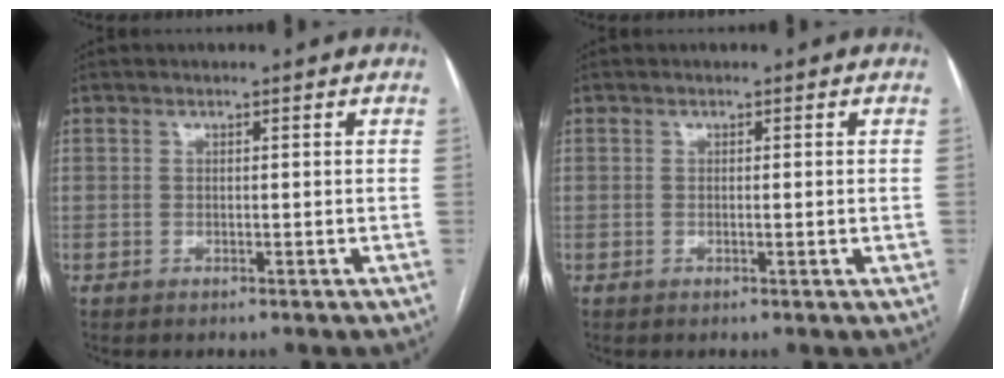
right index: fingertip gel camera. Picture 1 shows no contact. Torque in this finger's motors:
{"motor_torque": [-0.14, -0.16, 0.01, 0.00]}